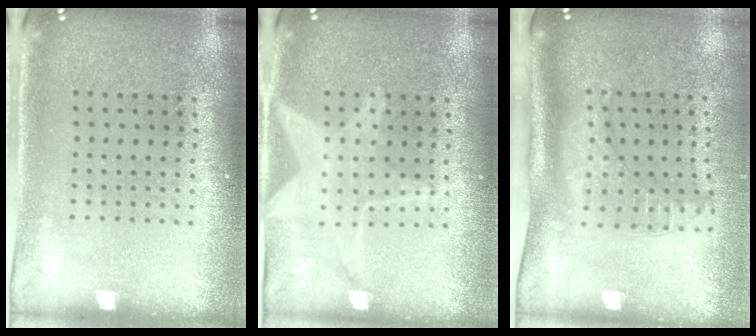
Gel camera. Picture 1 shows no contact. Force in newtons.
{"total": 2.8, "press": 2.8, "slide": 0.3}
{"total": 2.1, "press": 1.6, "slide": 1.5}